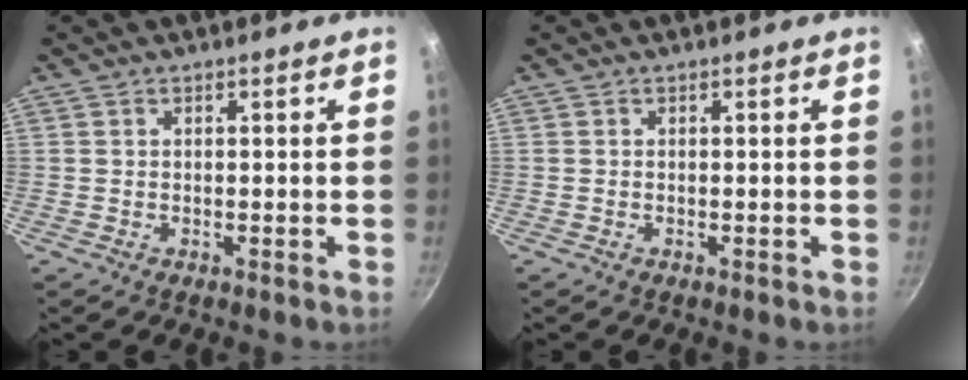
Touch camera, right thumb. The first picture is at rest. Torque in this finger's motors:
{"motor_torque": [-0.26, 0.14, -0.02, 0.83, 0.02]}